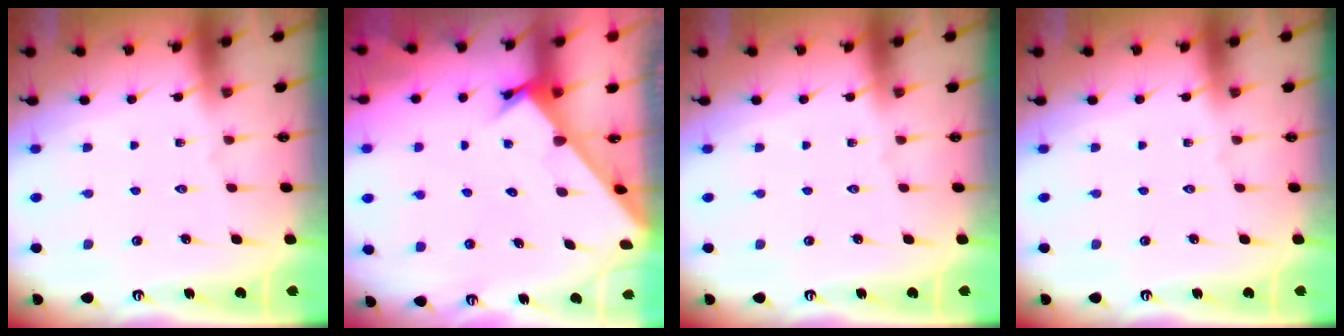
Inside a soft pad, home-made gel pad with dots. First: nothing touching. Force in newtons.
{"total": 2.3, "press": 2.3, "slide": 0.1}
{"total": 0.0}
{"total": 0.0}